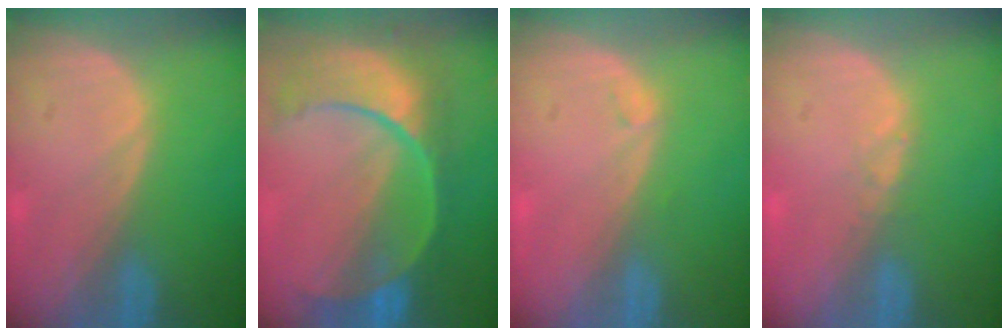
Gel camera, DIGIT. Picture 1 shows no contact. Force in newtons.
{"total": 11.2, "press": 9.4, "slide": 6.2}
{"total": 0.6, "press": 0.6, "slide": 0.2}
{"total": 0.9, "press": 0.8, "slide": 0.5}